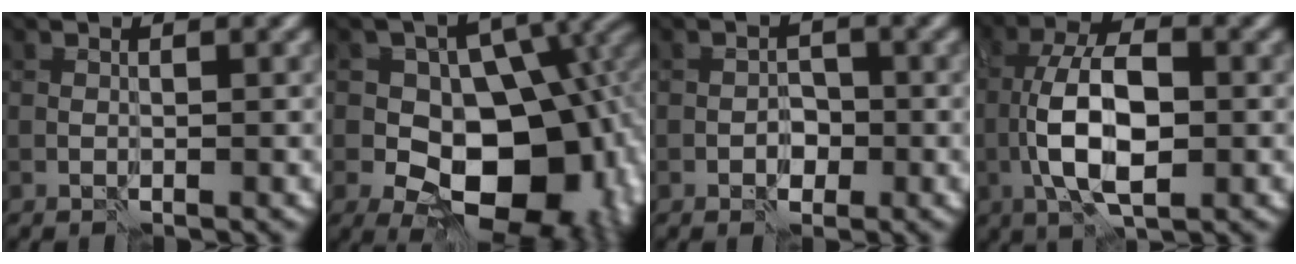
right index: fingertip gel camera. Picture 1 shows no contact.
{"total": 14.7, "force": [-3.6, 9.4, 10.7], "torque": [-0.104, 0.014, -0.058]}
{"total": 1.5, "force": [-0.6, 1.2, 0.7], "torque": [-0.003, 0.004, -0.012]}
{"total": 7.8, "force": [-1.4, 3.5, 6.8], "torque": [-0.133, 0.010, -0.030]}